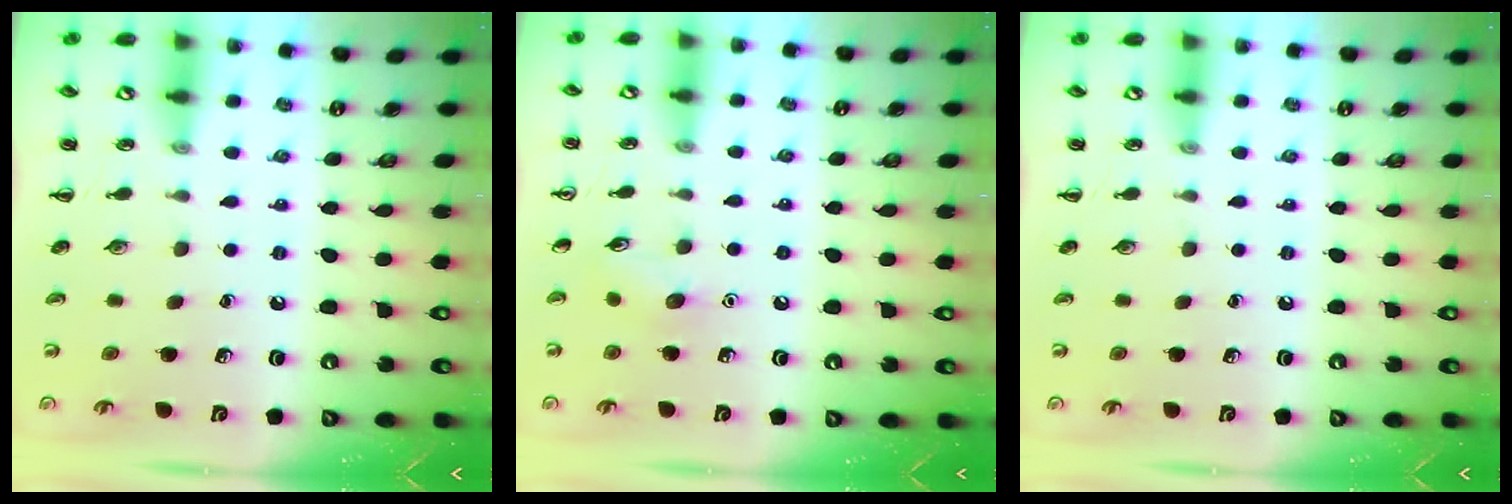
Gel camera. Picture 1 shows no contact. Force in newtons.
{"total": 5.9, "press": 5.7, "slide": 1.5}
{"total": 0.0}